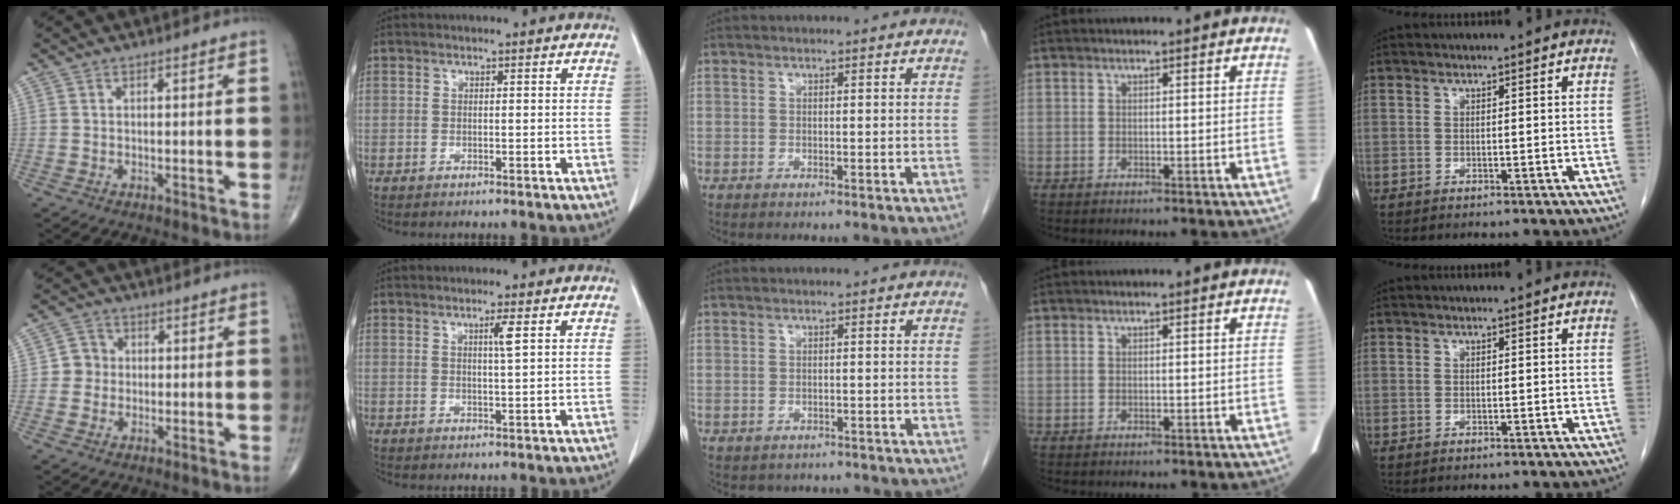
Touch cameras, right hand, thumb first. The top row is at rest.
{"thumb": {"total": 3.7, "force": [-0.2, 3.6, 1.0], "torque": [0.009, 0.009, -0.012]}, "index": {"total": 2.0, "force": [0.8, -0.4, 1.8], "torque": [-0.035, -0.004, 0.015]}, "middle": {"total": 2.4, "force": [-2.1, 1.3, 0.2], "torque": [-0.007, 0.001, -0.027]}}